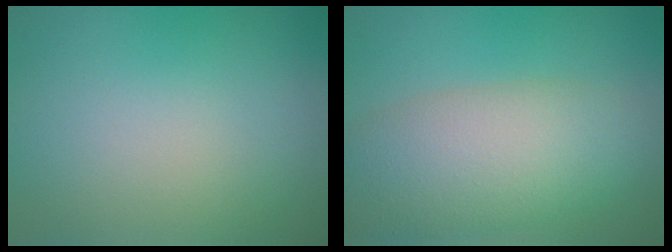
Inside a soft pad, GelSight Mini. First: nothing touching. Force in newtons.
{"total": 7.3, "press": 7.3, "slide": 0.1}